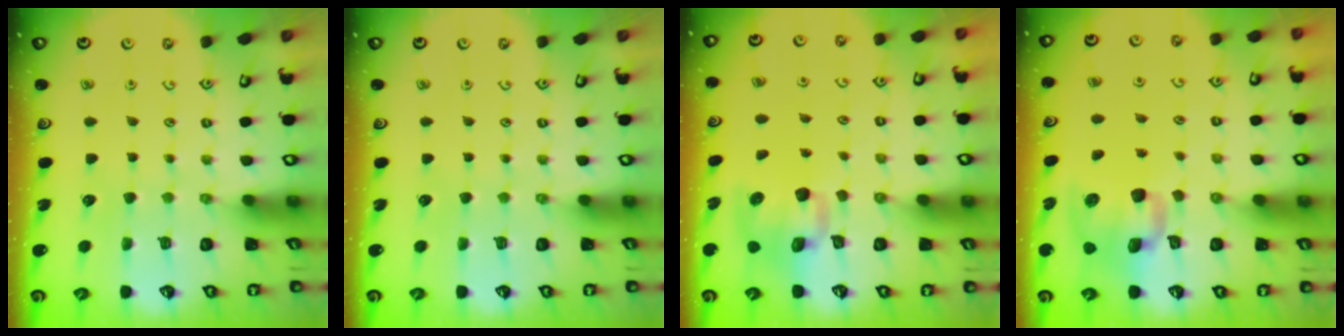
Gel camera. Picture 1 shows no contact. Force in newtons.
{"total": 0.0}
{"total": 10.3, "press": 10.2, "slide": 1.5}
{"total": 13.9, "press": 13.8, "slide": 1.9}